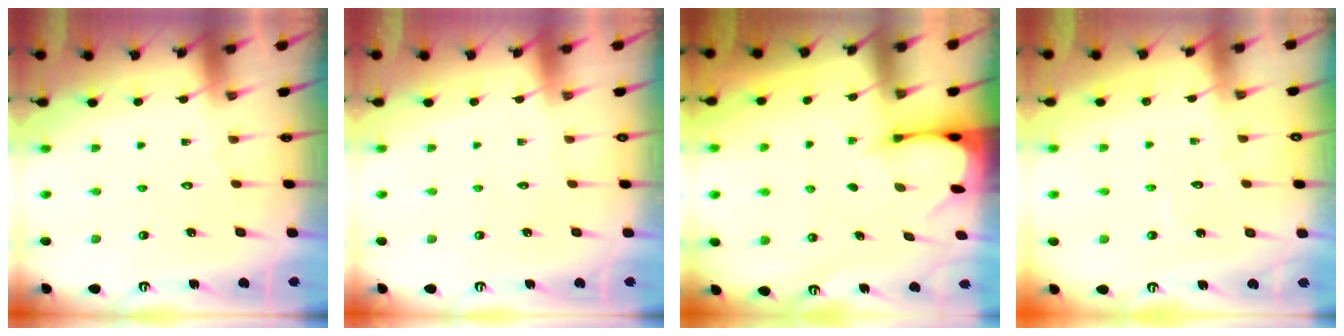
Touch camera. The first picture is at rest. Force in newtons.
{"total": 0.0}
{"total": 2.5, "press": 2.5, "slide": 0.3}
{"total": 3.0, "press": 3.0, "slide": 0.2}